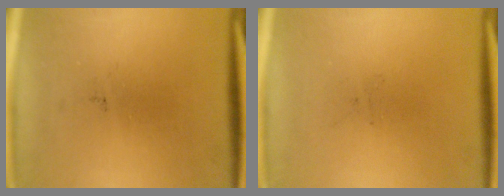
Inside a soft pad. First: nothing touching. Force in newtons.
{"total": 0.0}